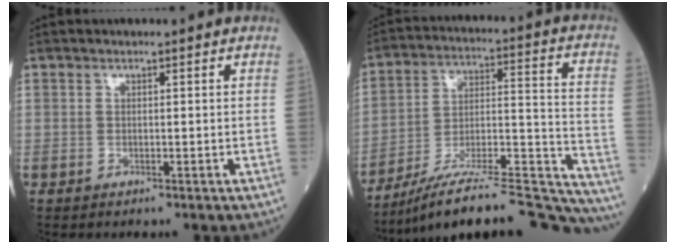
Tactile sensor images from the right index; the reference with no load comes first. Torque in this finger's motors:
{"motor_torque": [-0.26, -0.98, 0.43, 0.05]}